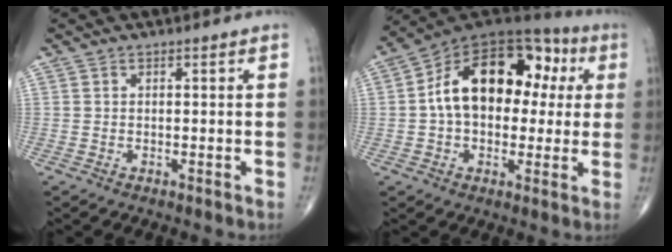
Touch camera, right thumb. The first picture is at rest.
{"total": 20.6, "force": [2.8, 13.0, 15.8], "torque": [-0.214, 0.042, 0.033]}